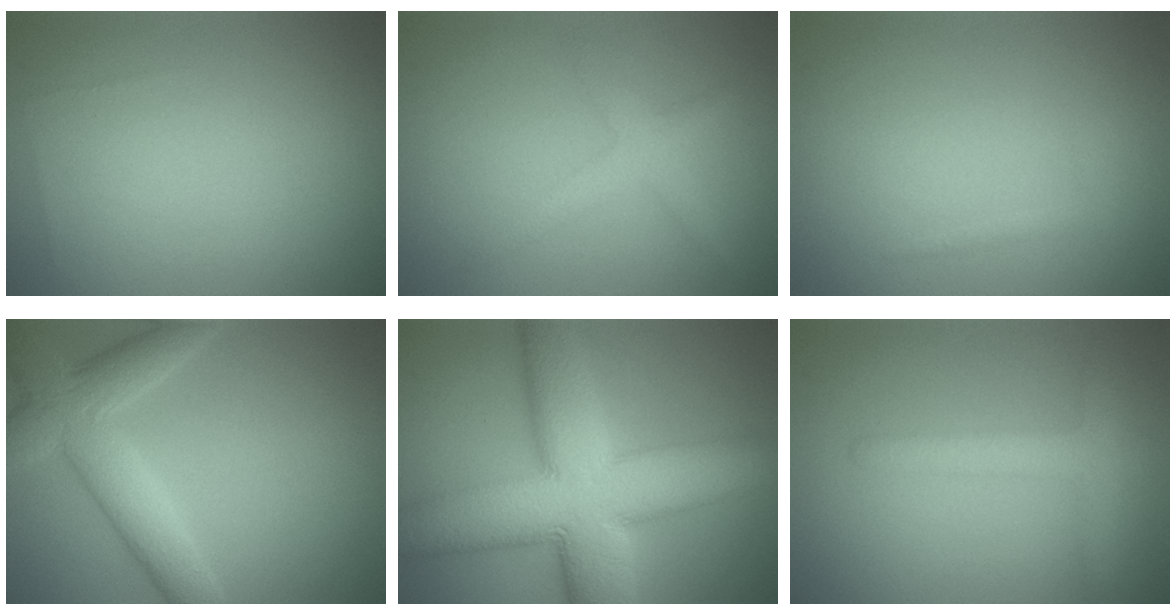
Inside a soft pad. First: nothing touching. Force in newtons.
{"total": 2.2, "press": 2.2, "slide": 0.1}
{"total": 0.6, "press": 0.6, "slide": 0.0}
{"total": 5.7, "press": 5.7, "slide": 0.4}
{"total": 13.3, "press": 13.3, "slide": 0.6}
{"total": 2.8, "press": 2.8, "slide": 0.2}